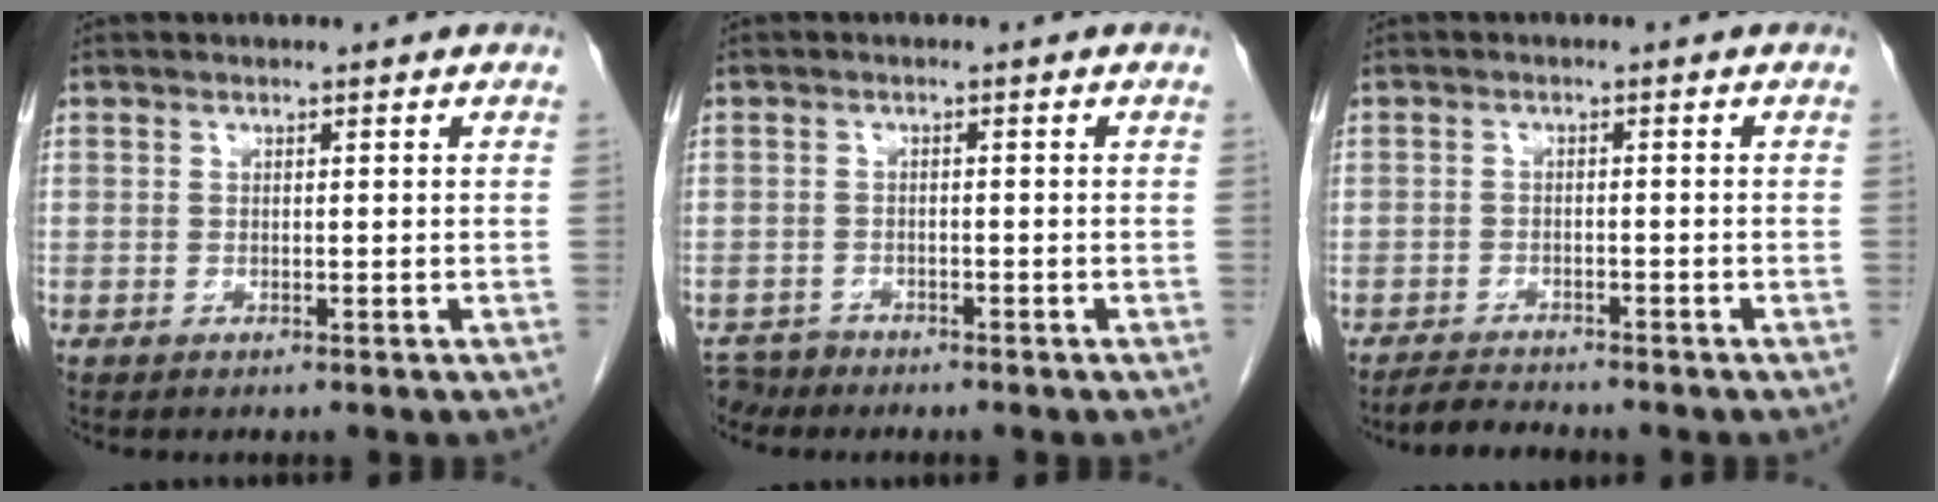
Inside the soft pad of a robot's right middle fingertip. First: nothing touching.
{"total": 2.3, "force": [-2.1, 0.8, -0.4], "torque": [0.005, -0.003, -0.037]}
{"total": 2.9, "force": [-2.8, 0.4, 0.4], "torque": [-0.011, -0.012, -0.049]}